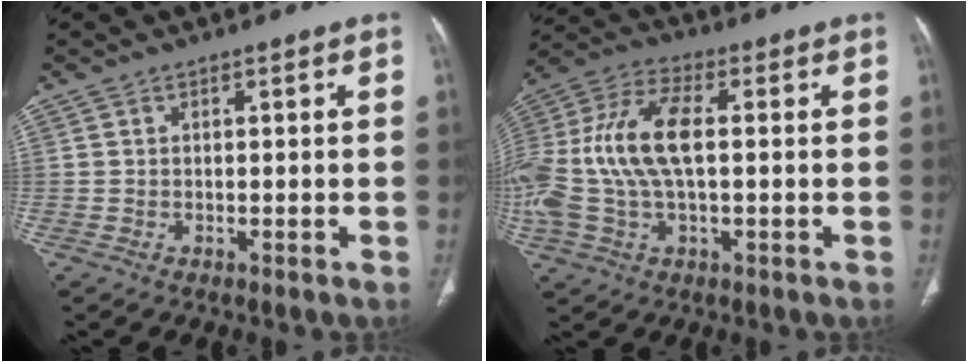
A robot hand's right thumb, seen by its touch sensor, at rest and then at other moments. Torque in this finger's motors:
{"motor_torque": [1.23, 1.20, 1.39, 0.54, 0.29]}